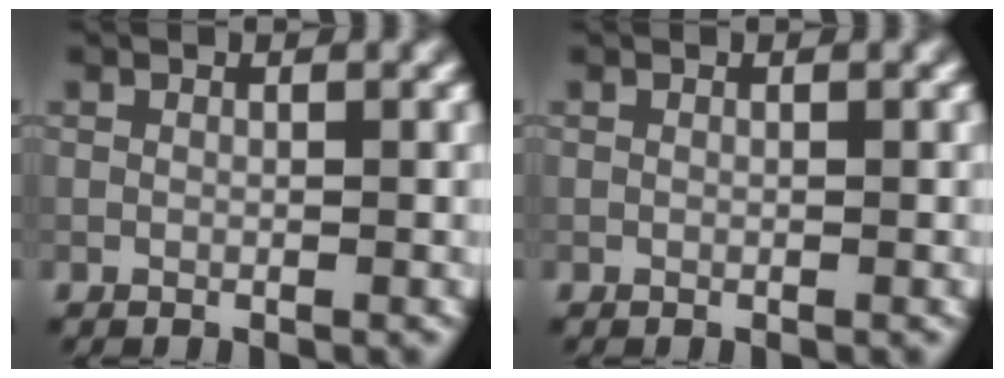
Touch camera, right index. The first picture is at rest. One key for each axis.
{"total": 0.0}